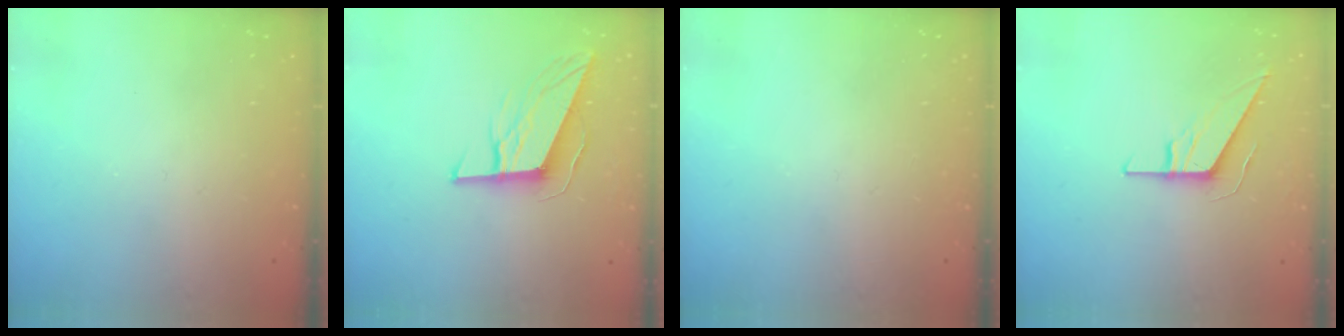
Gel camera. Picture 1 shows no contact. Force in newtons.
{"total": 10.3, "press": 10.0, "slide": 2.8}
{"total": 0.0}
{"total": 9.2, "press": 9.1, "slide": 0.9}